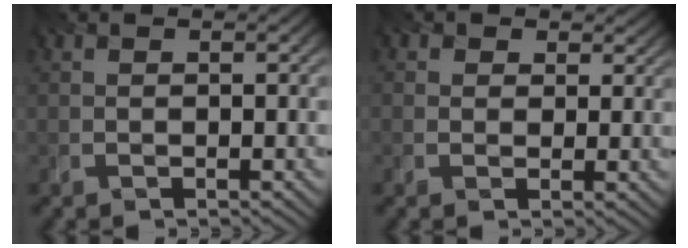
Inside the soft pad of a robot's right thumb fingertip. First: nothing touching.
{"total": 2.2, "force": [1.2, 1.8, 0.5], "torque": [-0.012, -0.006, 0.012]}